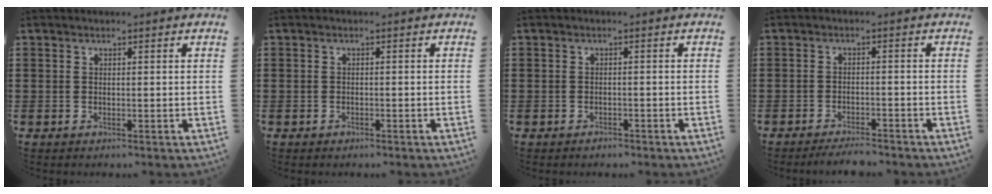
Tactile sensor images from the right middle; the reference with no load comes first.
{"total": 0.6, "force": [-0.5, 0.3, 0.1], "torque": [-0.003, 0.001, -0.011]}
{"total": 0.9, "force": [-0.8, 0.3, 0.1], "torque": [-0.004, 0.002, -0.019]}
{"total": 2.6, "force": [-2.5, 0.2, 0.7], "torque": [-0.013, 0.003, -0.050]}